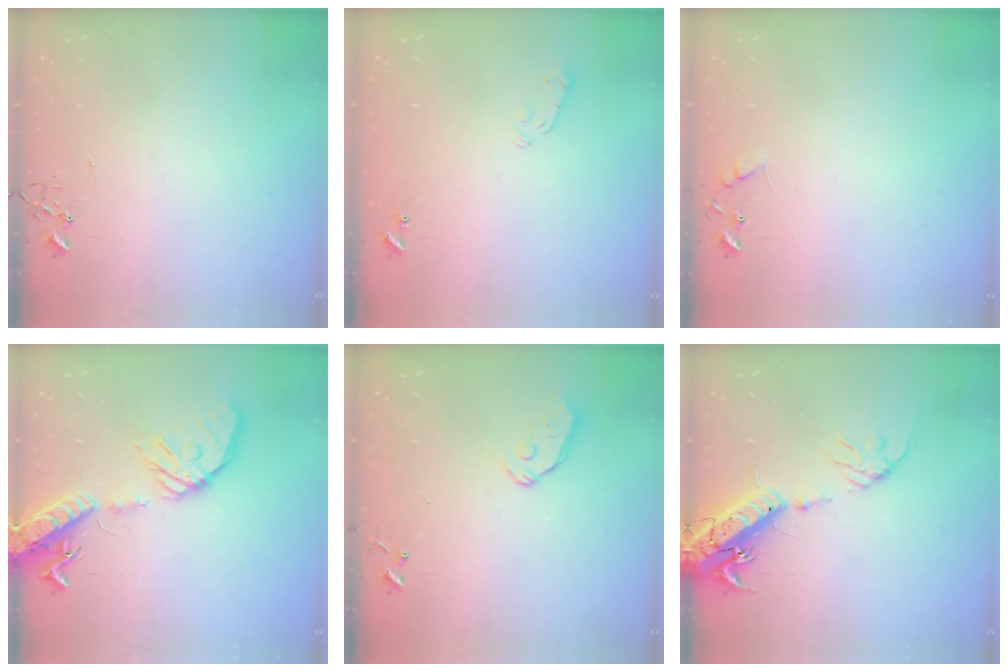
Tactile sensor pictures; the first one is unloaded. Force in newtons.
{"total": 4.1, "press": 4.1, "slide": 0.6}
{"total": 8.9, "press": 8.9, "slide": 0.5}
{"total": 22.7, "press": 22.4, "slide": 3.7}
{"total": 6.8, "press": 6.8, "slide": 0.7}
{"total": 18.1, "press": 17.7, "slide": 3.8}